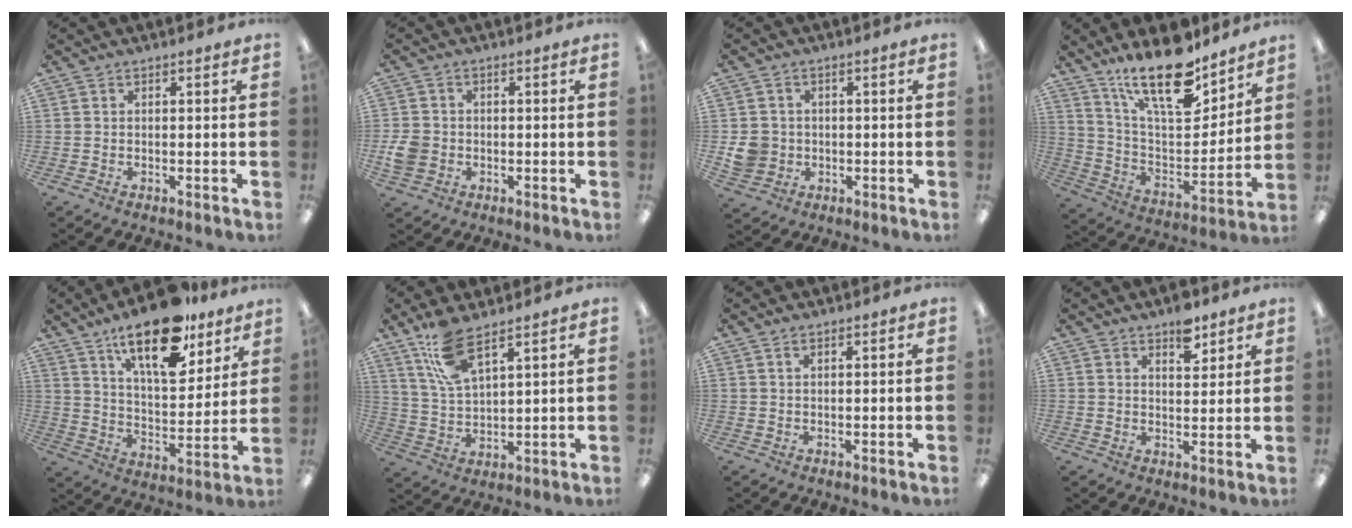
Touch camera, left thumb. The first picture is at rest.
{"total": 4.6, "force": [-1.1, 4.1, 1.9], "torque": [-0.030, 0.006, -0.020]}
{"total": 5.7, "force": [-0.5, 5.4, 1.7], "torque": [-0.027, 0.009, -0.006]}
{"total": 20.6, "force": [15.0, 7.3, 12.0], "torque": [-0.202, -0.097, 0.259]}
{"total": 19.3, "force": [13.4, 7.6, 11.6], "torque": [-0.183, -0.073, 0.225]}
{"total": 10.6, "force": [7.6, 3.4, 6.5], "torque": [-0.136, -0.024, 0.141]}
{"total": 1.1, "force": [0.7, 0.5, 0.7], "torque": [-0.015, 0.002, 0.012]}
{"total": 6.2, "force": [4.5, 3.0, 3.0], "torque": [-0.023, -0.027, 0.073]}